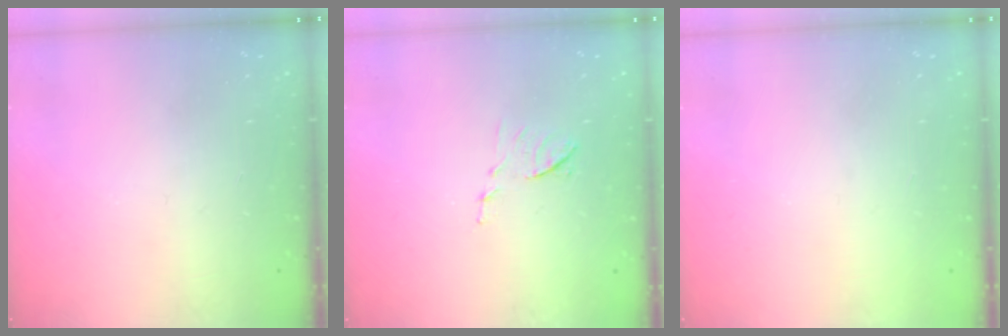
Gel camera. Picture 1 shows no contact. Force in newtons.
{"total": 6.6, "press": 6.6, "slide": 0.5}
{"total": 1.6, "press": 1.6, "slide": 0.1}